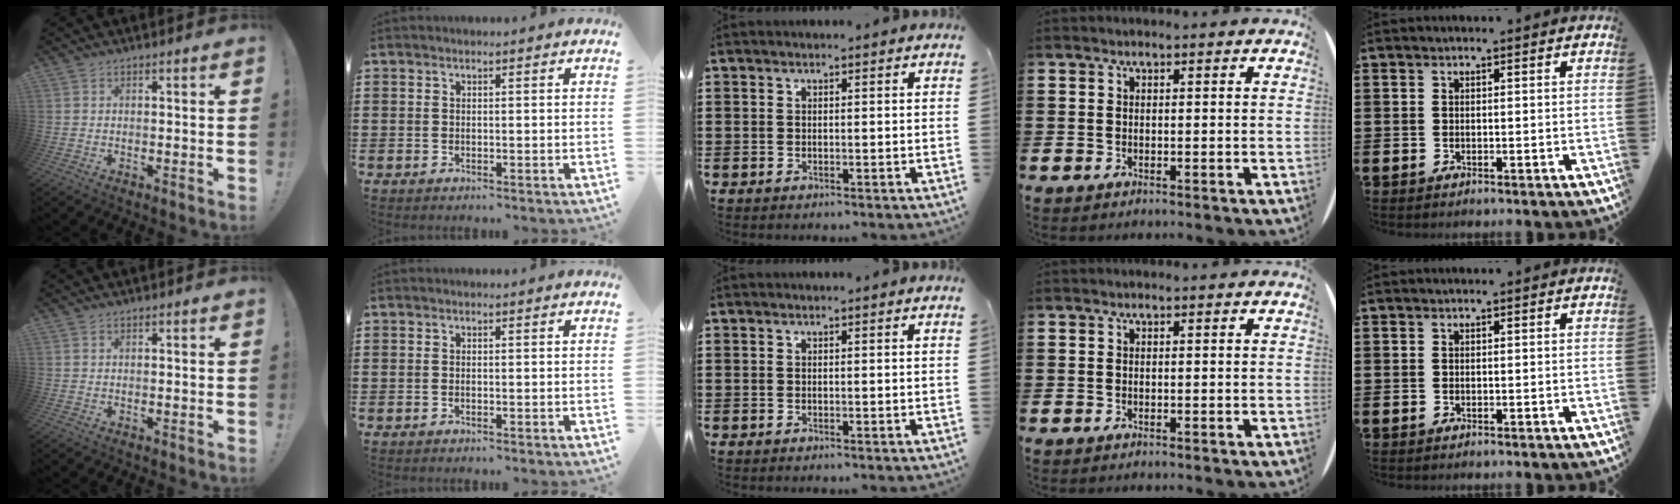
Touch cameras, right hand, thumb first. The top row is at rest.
{}